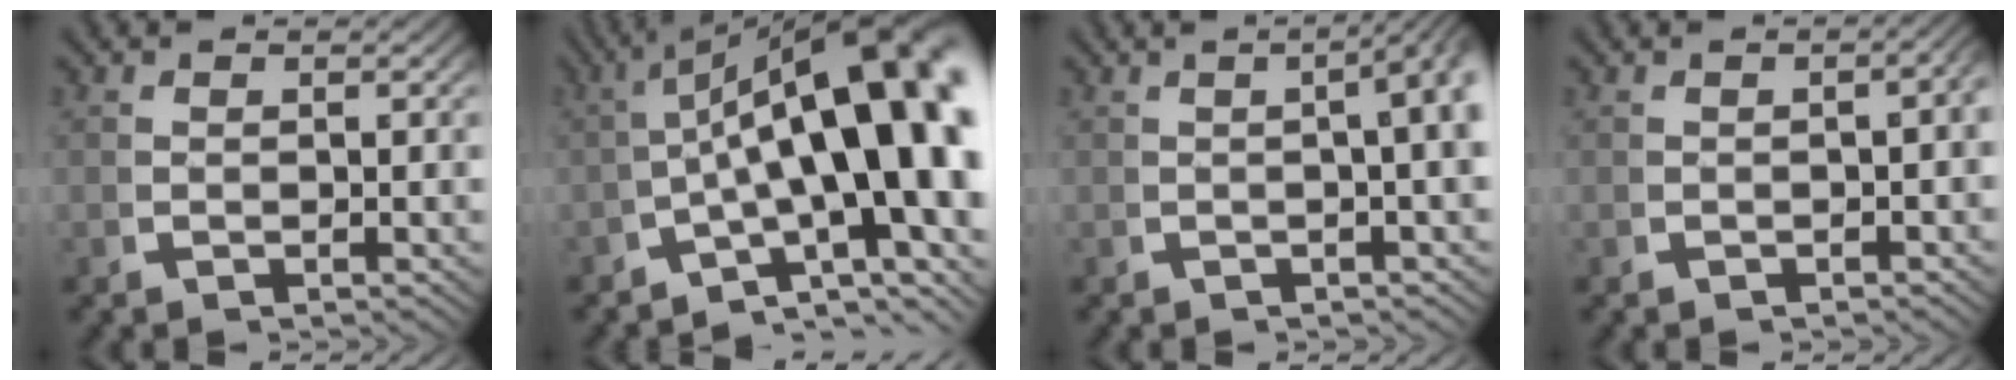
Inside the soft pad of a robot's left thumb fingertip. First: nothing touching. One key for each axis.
{"total": 20.1, "fx": -1.8, "fy": 11.7, "fz": 16.3, "tx": -0.217, "ty": -0.046, "tz": -0.022}
{"total": 7.0, "fx": 2.0, "fy": 3.2, "fz": 5.9, "tx": -0.054, "ty": 0.033, "tz": 0.009}
{"total": 2.8, "fx": -0.7, "fy": 1.2, "fz": 2.4, "tx": -0.029, "ty": 0.010, "tz": -0.009}